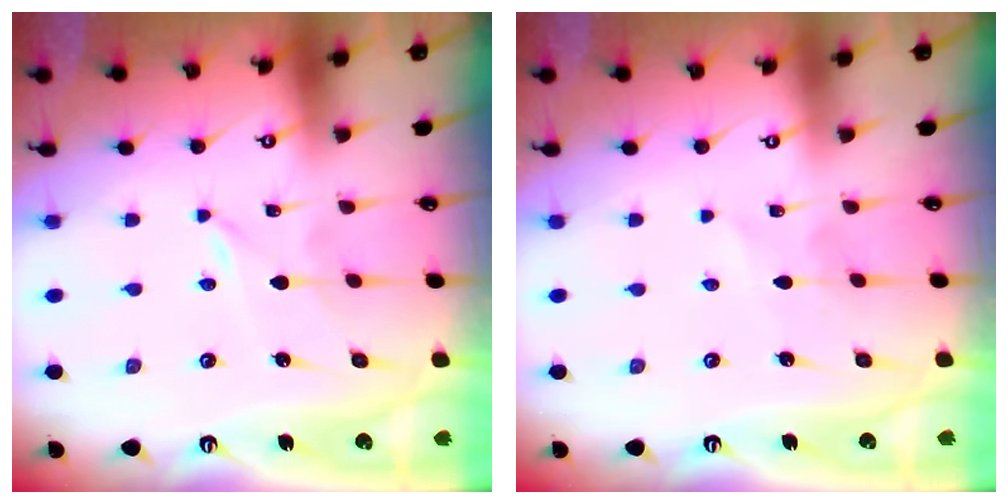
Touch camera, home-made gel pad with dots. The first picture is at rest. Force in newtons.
{"total": 2.4, "press": 2.4, "slide": 0.3}